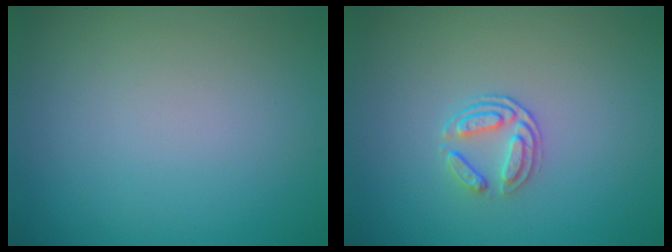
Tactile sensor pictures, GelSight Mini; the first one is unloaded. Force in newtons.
{"total": 2.0, "press": 1.4, "slide": 1.4}